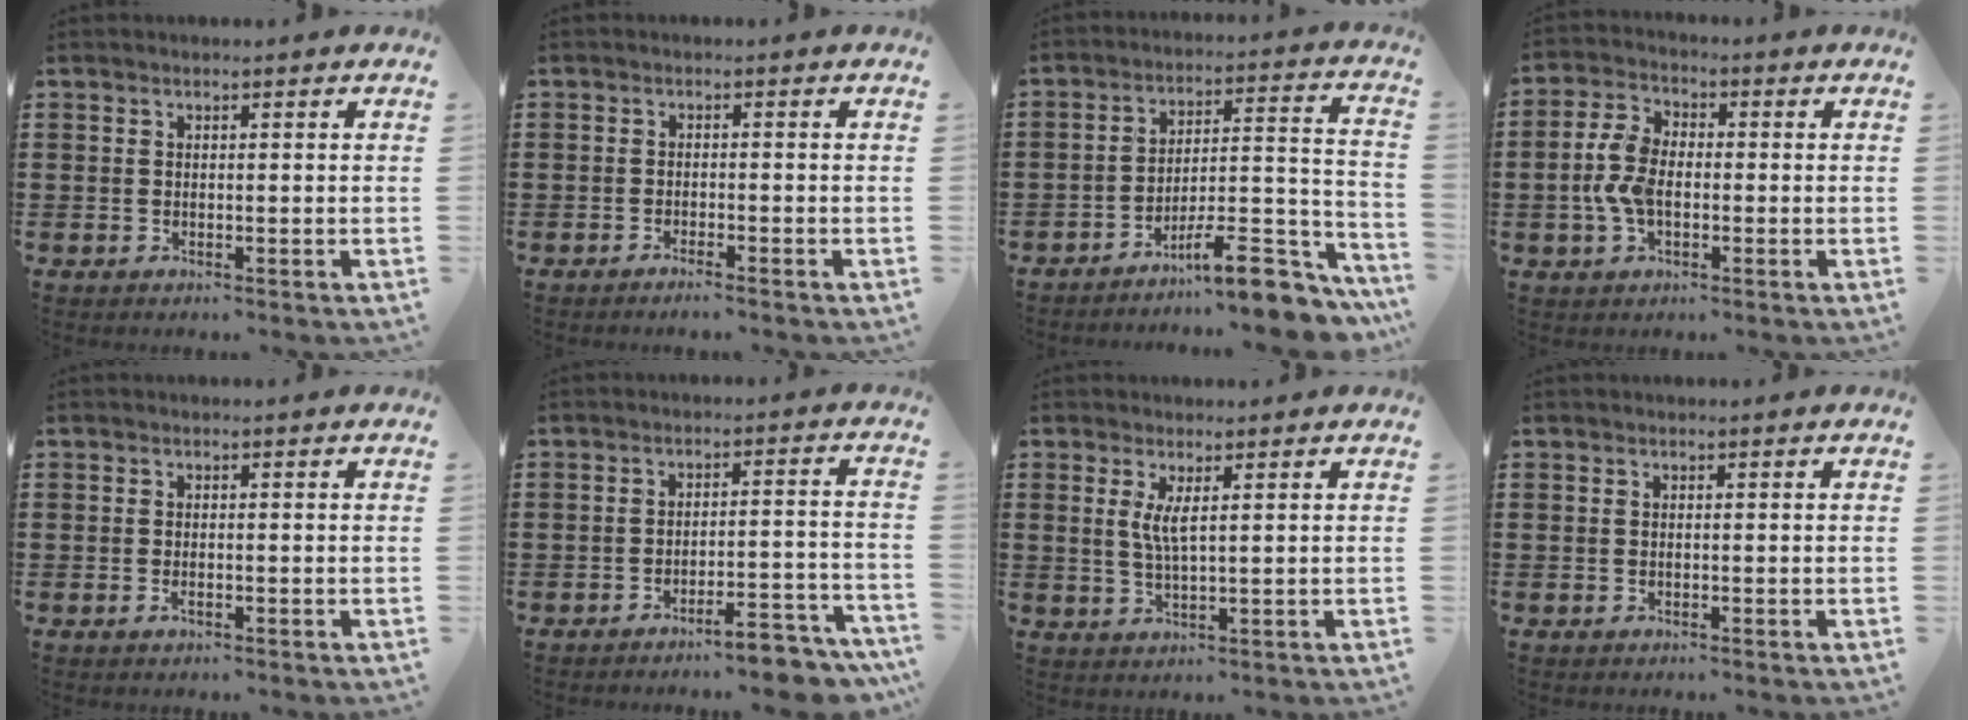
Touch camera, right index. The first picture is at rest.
{"total": 1.2, "force": [-1.2, -0.2, 0.4], "torque": [-0.008, 0.000, -0.023]}
{"total": 11.6, "force": [-9.1, 2.2, 6.8], "torque": [-0.090, 0.029, -0.163]}
{"total": 6.6, "force": [-1.0, 4.1, 5.1], "torque": [-0.128, 0.000, -0.026]}
{"total": 0.8, "force": [-0.4, 0.1, 0.7], "torque": [-0.014, -0.007, -0.005]}
{"total": 6.1, "force": [-5.5, 0.6, 2.6], "torque": [-0.038, 0.001, -0.101]}
{"total": 3.3, "force": [1.0, 0.5, 3.1], "torque": [-0.065, 0.000, 0.016]}
{"total": 0.0}